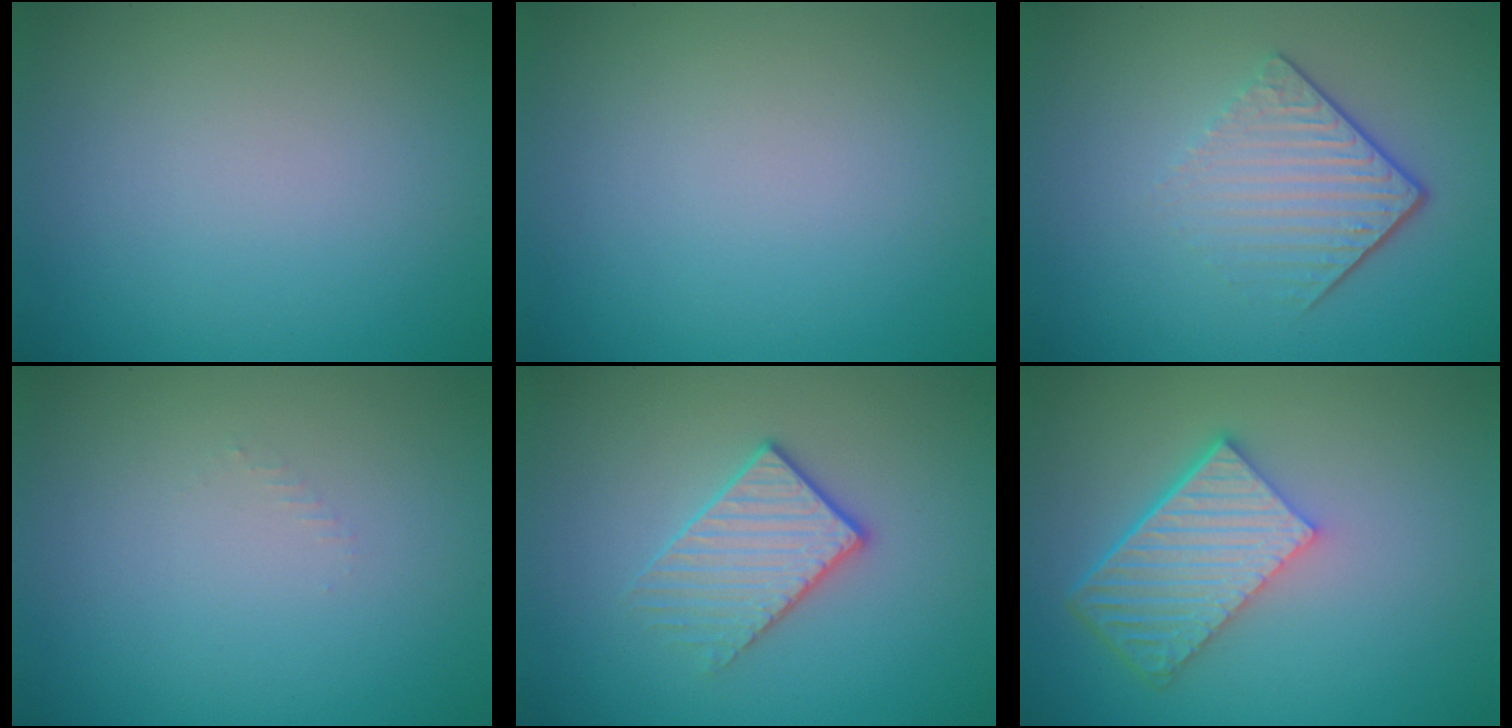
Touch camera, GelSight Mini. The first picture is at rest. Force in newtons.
{"total": 0.0}
{"total": 4.2, "press": 2.7, "slide": 3.3}
{"total": 0.5, "press": 0.5, "slide": 0.2}
{"total": 2.6, "press": 2.3, "slide": 1.2}
{"total": 6.5, "press": 4.6, "slide": 4.6}